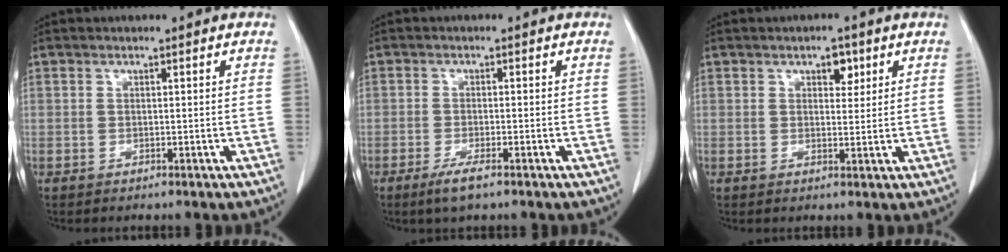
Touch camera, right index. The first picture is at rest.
{"total": 3.2, "force": [-2.1, 0.4, 2.4], "torque": [-0.051, -0.007, -0.038]}
{"total": 2.9, "force": [1.5, 1.6, 1.9], "torque": [-0.024, 0.003, 0.023]}